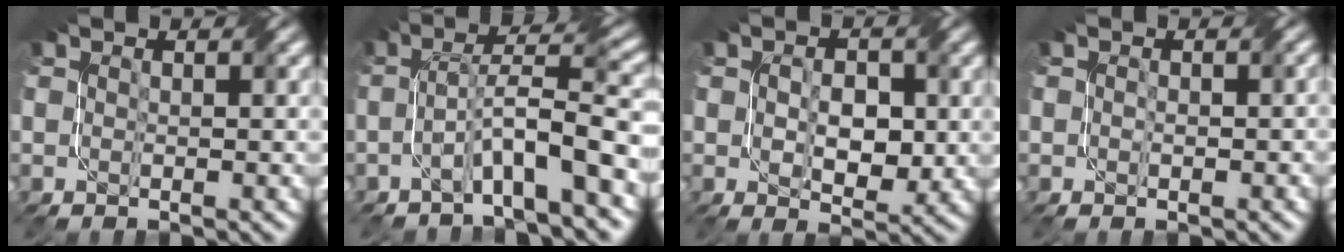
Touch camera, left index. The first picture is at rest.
{"total": 6.6, "force": [-2.8, 0.9, 5.9], "torque": [-0.098, 0.023, -0.055]}
{"total": 4.2, "force": [0.0, 2.6, 3.4], "torque": [-0.057, -0.005, 0.005]}
{"total": 1.1, "force": [-0.1, 0.6, 0.9], "torque": [-0.014, 0.001, 0.001]}